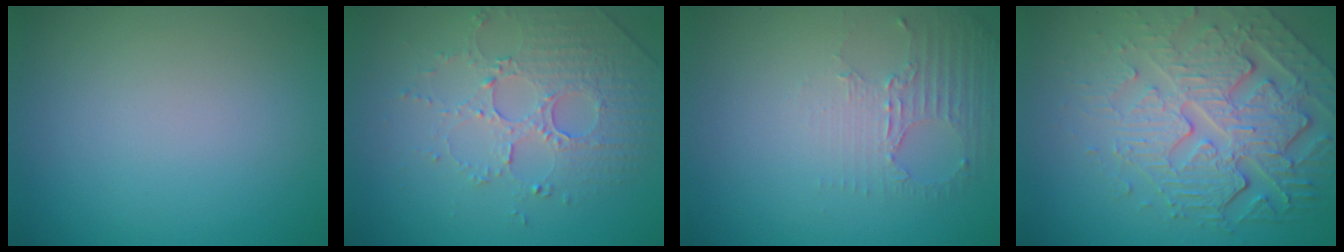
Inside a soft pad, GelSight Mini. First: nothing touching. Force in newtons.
{"total": 5.0, "press": 3.4, "slide": 3.6}
{"total": 2.5, "press": 1.8, "slide": 1.7}
{"total": 7.4, "press": 5.4, "slide": 5.1}